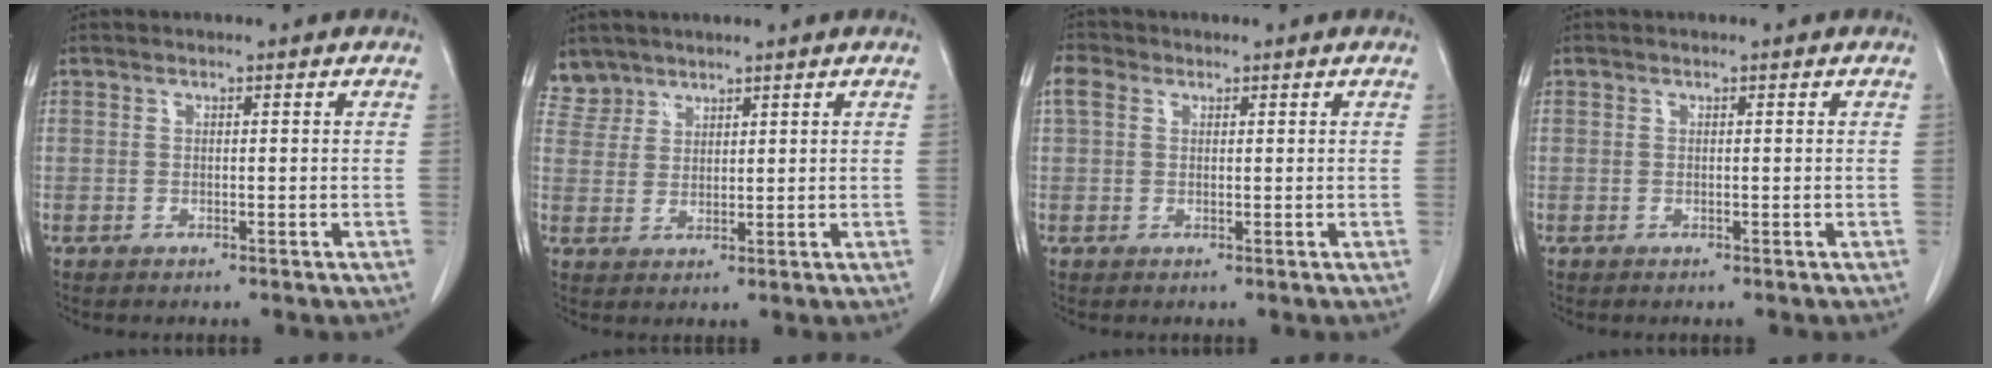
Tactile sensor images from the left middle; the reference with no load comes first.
{"total": 3.9, "force": [3.4, 1.9, -0.6], "torque": [0.019, 0.006, 0.069]}
{"total": 2.6, "force": [1.1, 1.9, 1.3], "torque": [-0.035, 0.018, 0.024]}
{"total": 0.0}